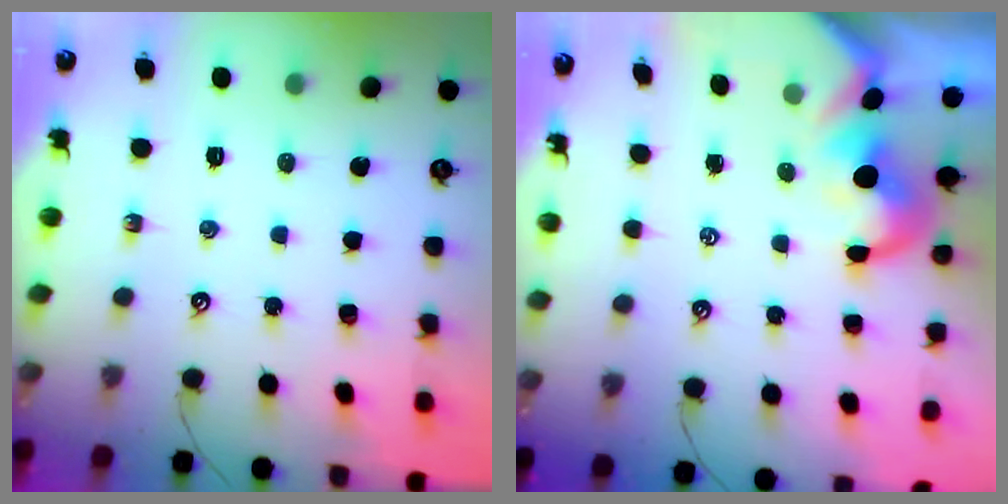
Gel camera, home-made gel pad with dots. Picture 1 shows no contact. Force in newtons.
{"total": 3.1, "press": 2.9, "slide": 1.0}